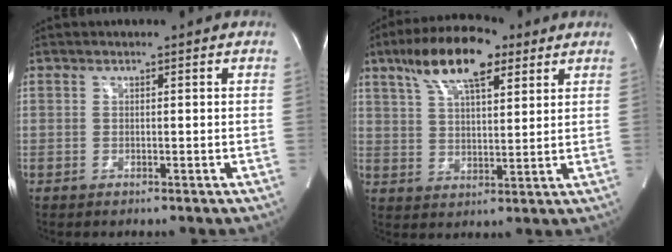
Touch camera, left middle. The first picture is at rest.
{"total": 12.6, "force": [7.4, 4.0, 9.4], "torque": [-0.171, 0.024, 0.130]}